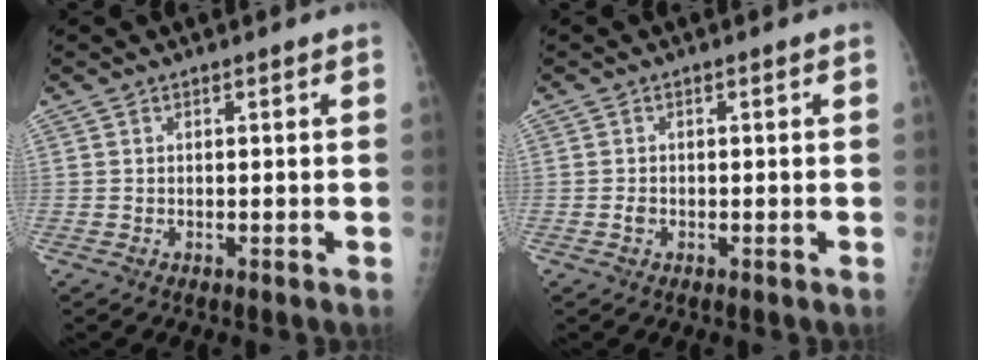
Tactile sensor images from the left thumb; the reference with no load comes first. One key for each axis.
{"total": 0.9, "fx": -0.5, "fy": 0.7, "fz": 0.4, "tx": -0.007, "ty": 0.001, "tz": -0.009}